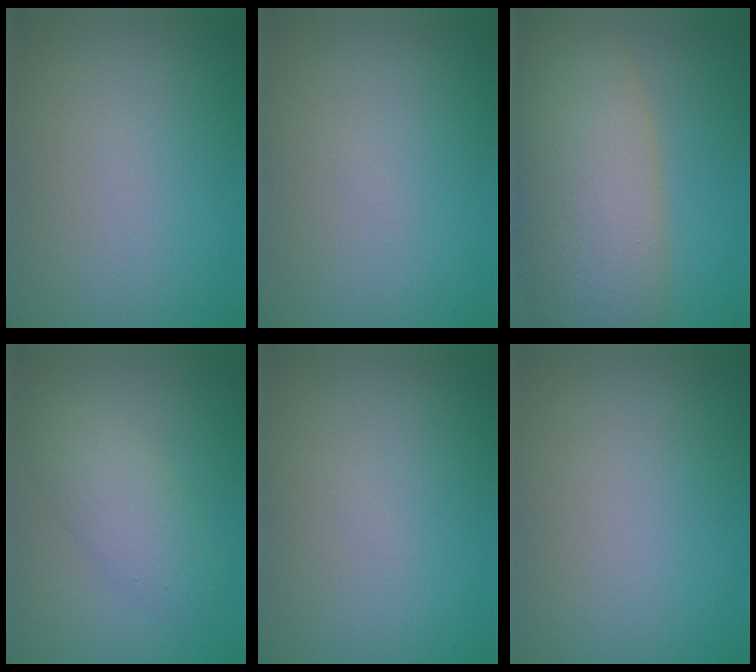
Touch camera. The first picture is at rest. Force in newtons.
{"total": 0.0}
{"total": 11.8, "press": 11.7, "slide": 1.0}
{"total": 3.3, "press": 3.3, "slide": 0.1}
{"total": 0.0}
{"total": 0.0}